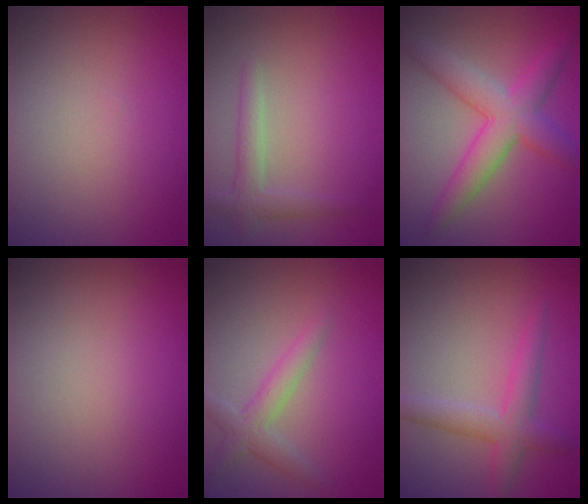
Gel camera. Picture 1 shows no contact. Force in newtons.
{"total": 2.1, "press": 2.1, "slide": 0.1}
{"total": 5.7, "press": 5.7, "slide": 0.2}
{"total": 0.0}
{"total": 2.5, "press": 2.5, "slide": 0.1}
{"total": 3.3, "press": 3.3, "slide": 0.2}